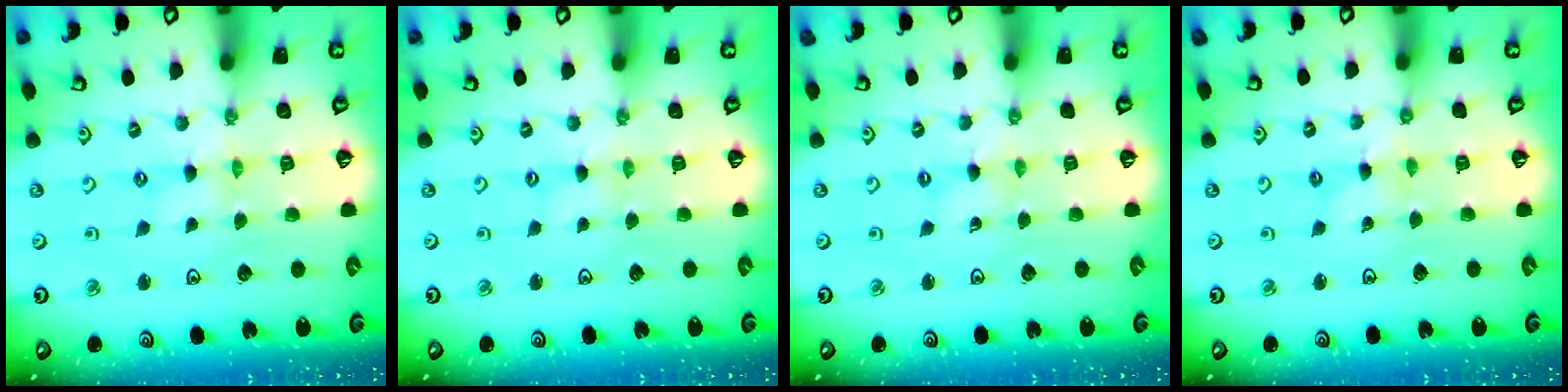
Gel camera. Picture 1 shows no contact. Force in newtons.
{"total": 1.0, "press": 1.0, "slide": 0.2}
{"total": 0.0}
{"total": 0.7, "press": 0.7, "slide": 0.1}